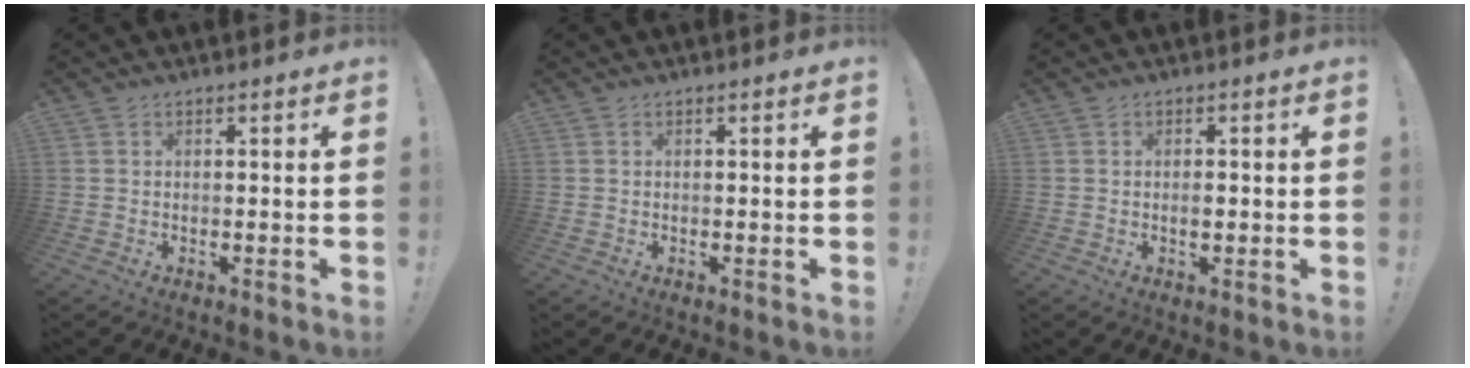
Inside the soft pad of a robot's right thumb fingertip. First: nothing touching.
{"total": 0.0}
{"total": 1.7, "force": [-0.5, 0.8, 1.4], "torque": [-0.015, -0.001, -0.011]}